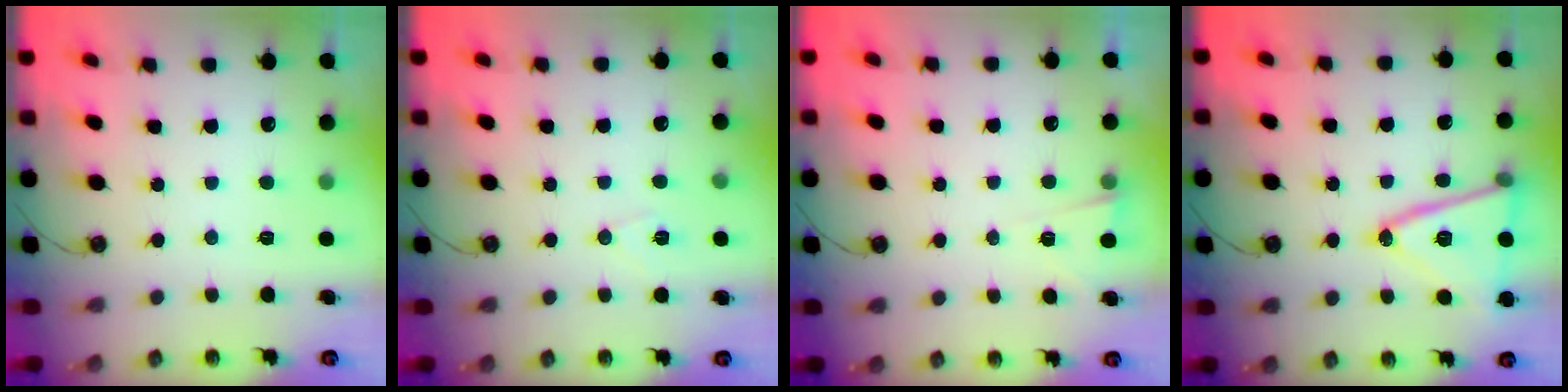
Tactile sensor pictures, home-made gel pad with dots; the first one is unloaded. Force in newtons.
{"total": 6.1, "press": 4.9, "slide": 3.6}
{"total": 3.0, "press": 2.8, "slide": 1.0}
{"total": 18.1, "press": 17.8, "slide": 3.4}